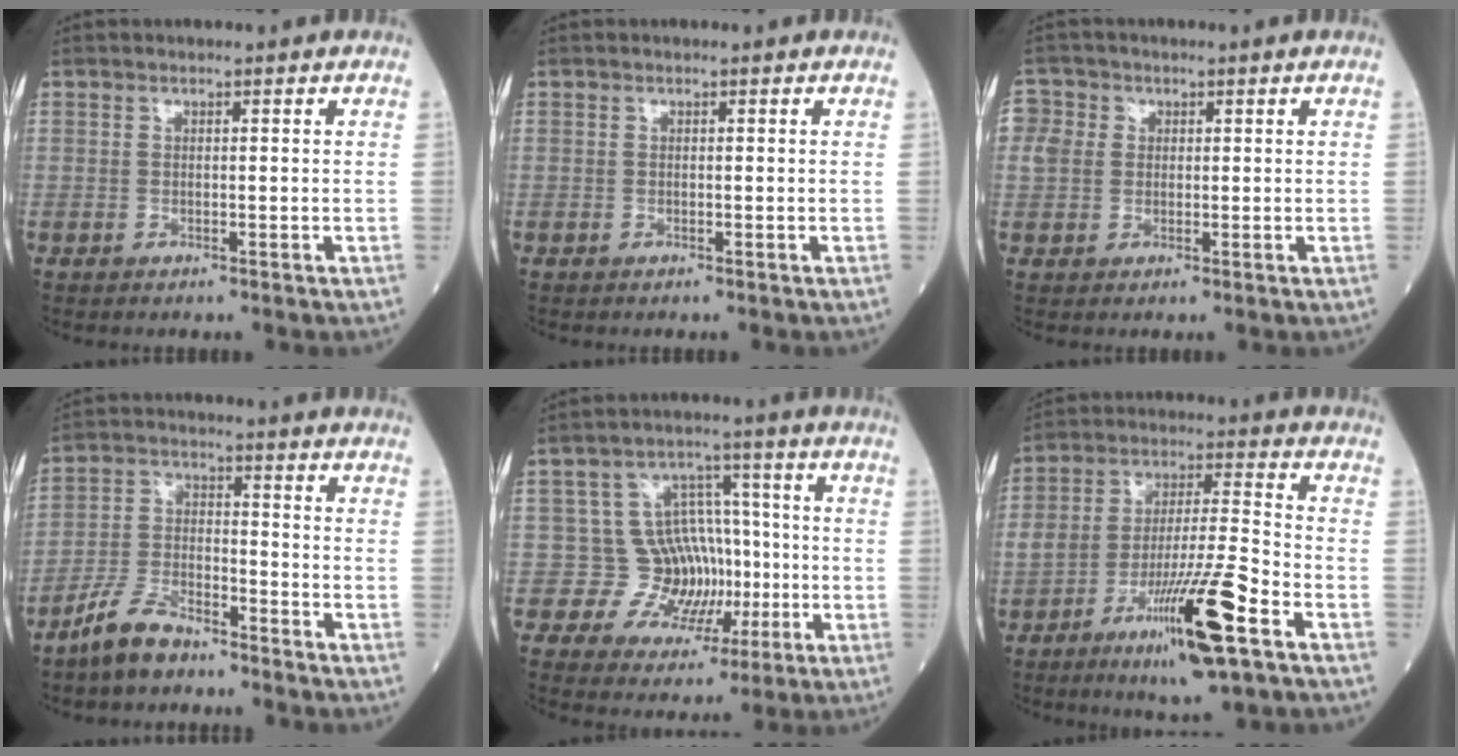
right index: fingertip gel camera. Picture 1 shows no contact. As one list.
[{"total": 0.0}, {"total": 4.0, "force": [0.6, 3.7, 1.2], "torque": [-0.031, 0.016, 0.008]}, {"total": 7.3, "force": [-6.1, 2.1, 3.4], "torque": [-0.076, -0.010, -0.121]}, {"total": 8.4, "force": [-1.1, 7.9, 2.5], "torque": [-0.016, 0.035, -0.009]}, {"total": 14.4, "force": [-7.2, 1.1, 12.4], "torque": [-0.221, -0.011, -0.120]}]